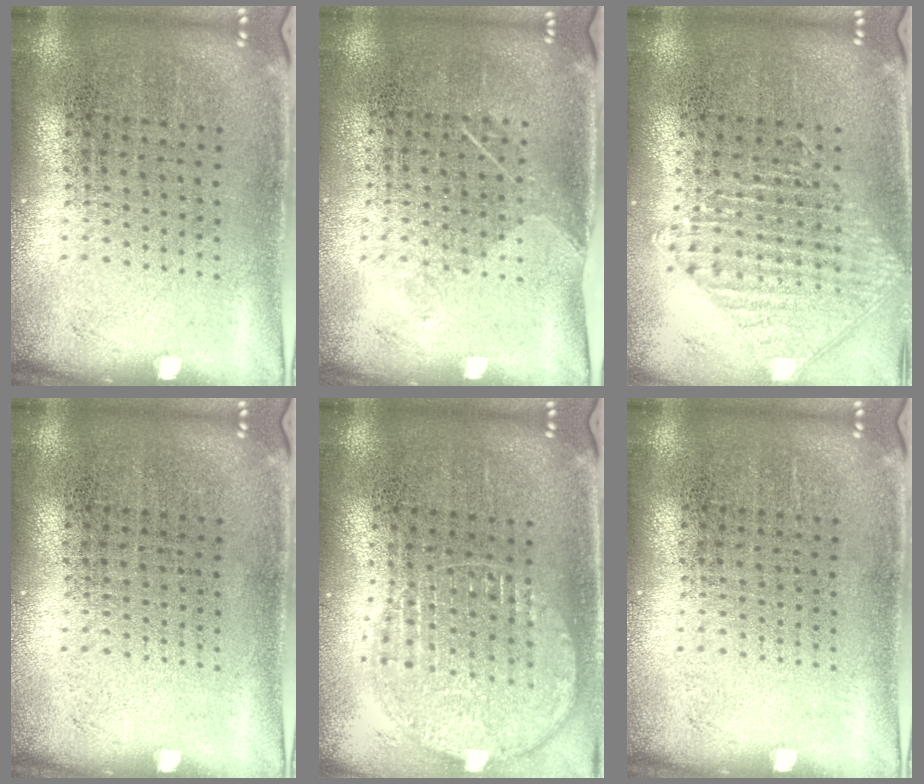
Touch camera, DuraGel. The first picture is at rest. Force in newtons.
{"total": 1.2, "press": 0.9, "slide": 0.8}
{"total": 1.0, "press": 1.0, "slide": 0.1}
{"total": 0.0}
{"total": 1.3, "press": 1.2, "slide": 0.5}
{"total": 0.0}